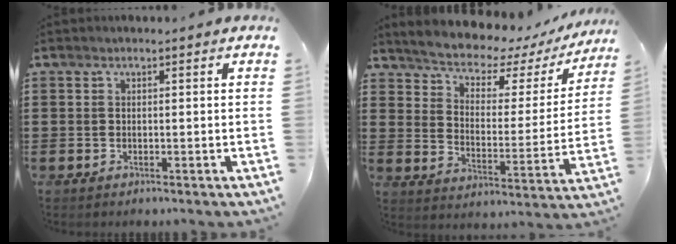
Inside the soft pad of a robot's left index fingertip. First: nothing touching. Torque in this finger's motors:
{"motor_torque": [1.74, -0.41, 0.78, 0.14]}